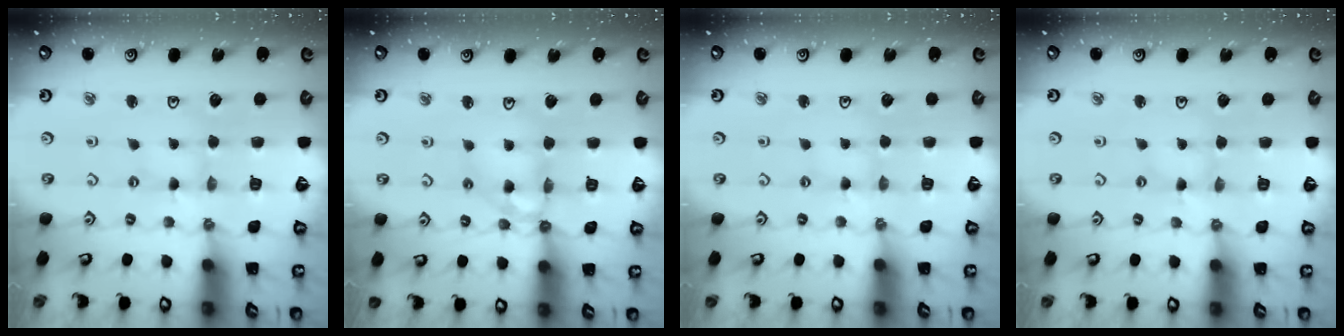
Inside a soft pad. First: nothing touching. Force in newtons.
{"total": 10.2, "press": 10.1, "slide": 0.8}
{"total": 2.0, "press": 2.0, "slide": 0.4}
{"total": 0.0}